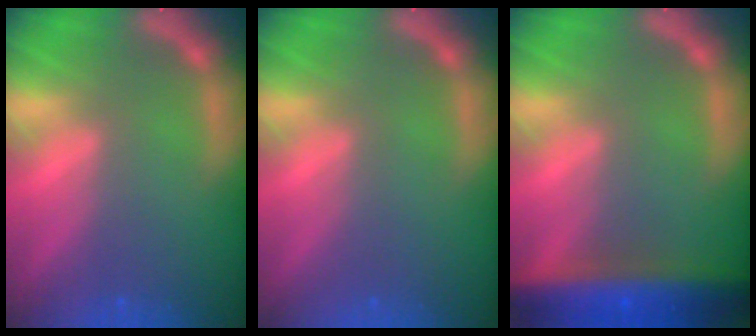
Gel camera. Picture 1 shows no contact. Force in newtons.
{"total": 0.0}
{"total": 10.0}